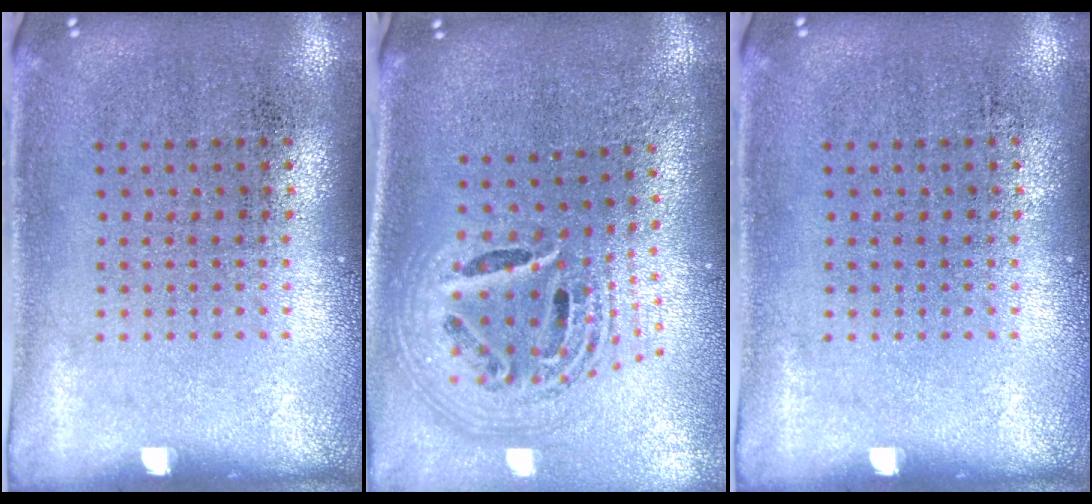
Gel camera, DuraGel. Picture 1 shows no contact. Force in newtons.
{"total": 2.7, "press": 1.9, "slide": 1.9}
{"total": 0.0}